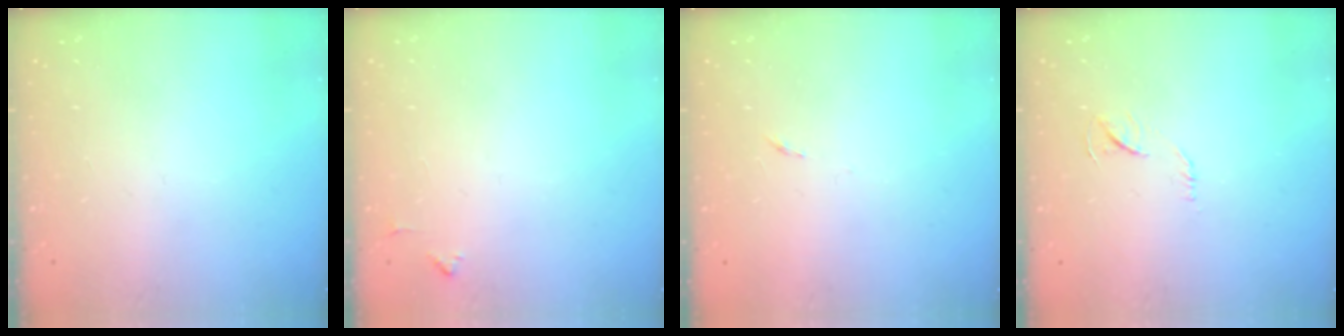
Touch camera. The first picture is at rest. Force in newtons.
{"total": 4.1, "press": 4.0, "slide": 0.6}
{"total": 2.6, "press": 2.6, "slide": 0.4}
{"total": 6.1, "press": 6.1, "slide": 0.3}